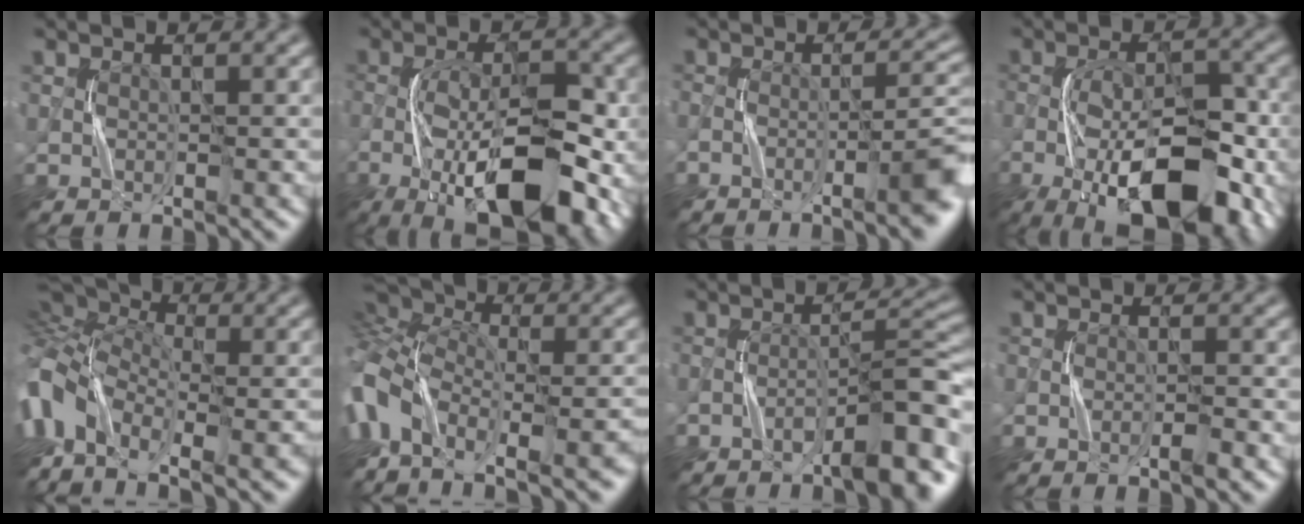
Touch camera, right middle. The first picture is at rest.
{"total": 12.1, "force": [-5.0, 4.7, 10.0], "torque": [-0.177, -0.006, -0.079]}
{"total": 5.3, "force": [-2.9, 1.0, 4.3], "torque": [-0.050, 0.009, -0.051]}
{"total": 13.2, "force": [-6.2, 5.3, 10.3], "torque": [-0.181, -0.004, -0.104]}
{"total": 10.8, "force": [-3.5, 6.0, 8.3], "torque": [-0.192, -0.001, -0.047]}
{"total": 11.6, "force": [-5.4, 5.7, 8.5], "torque": [-0.199, -0.008, -0.082]}
{"total": 7.1, "force": [-4.4, 1.6, 5.4], "torque": [-0.071, 0.017, -0.068]}
{"total": 1.5, "force": [-0.8, 0.3, 1.2], "torque": [-0.014, 0.006, -0.016]}